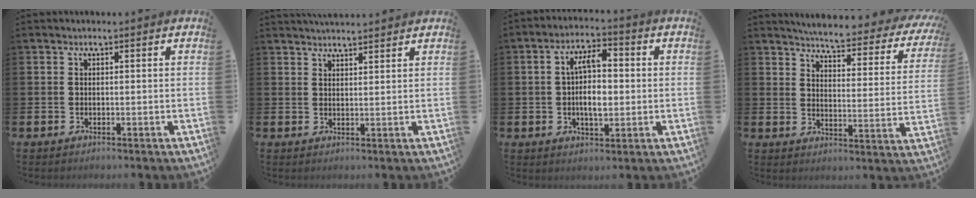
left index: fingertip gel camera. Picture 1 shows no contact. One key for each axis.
{"total": 2.8, "fx": 2.8, "fy": 0.0, "fz": 0.1, "tx": -0.003, "ty": -0.012, "tz": 0.052}
{"total": 6.5, "fx": 0.8, "fy": 3.3, "fz": 5.5, "tx": -0.082, "ty": -0.001, "tz": 0.004}
{"total": 4.9, "fx": 4.5, "fy": 0.5, "fz": 1.7, "tx": -0.048, "ty": -0.044, "tz": 0.070}